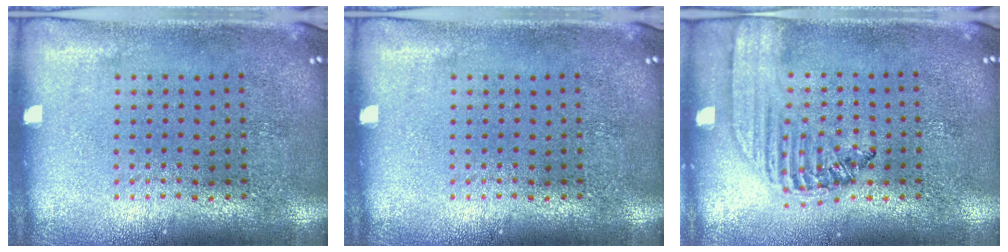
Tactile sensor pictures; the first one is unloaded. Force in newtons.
{"total": 0.0}
{"total": 1.4, "press": 1.4, "slide": 0.5}